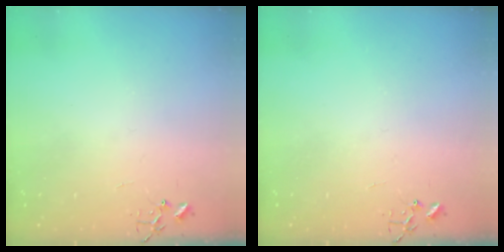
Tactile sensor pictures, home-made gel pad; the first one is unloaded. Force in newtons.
{"total": 0.0}